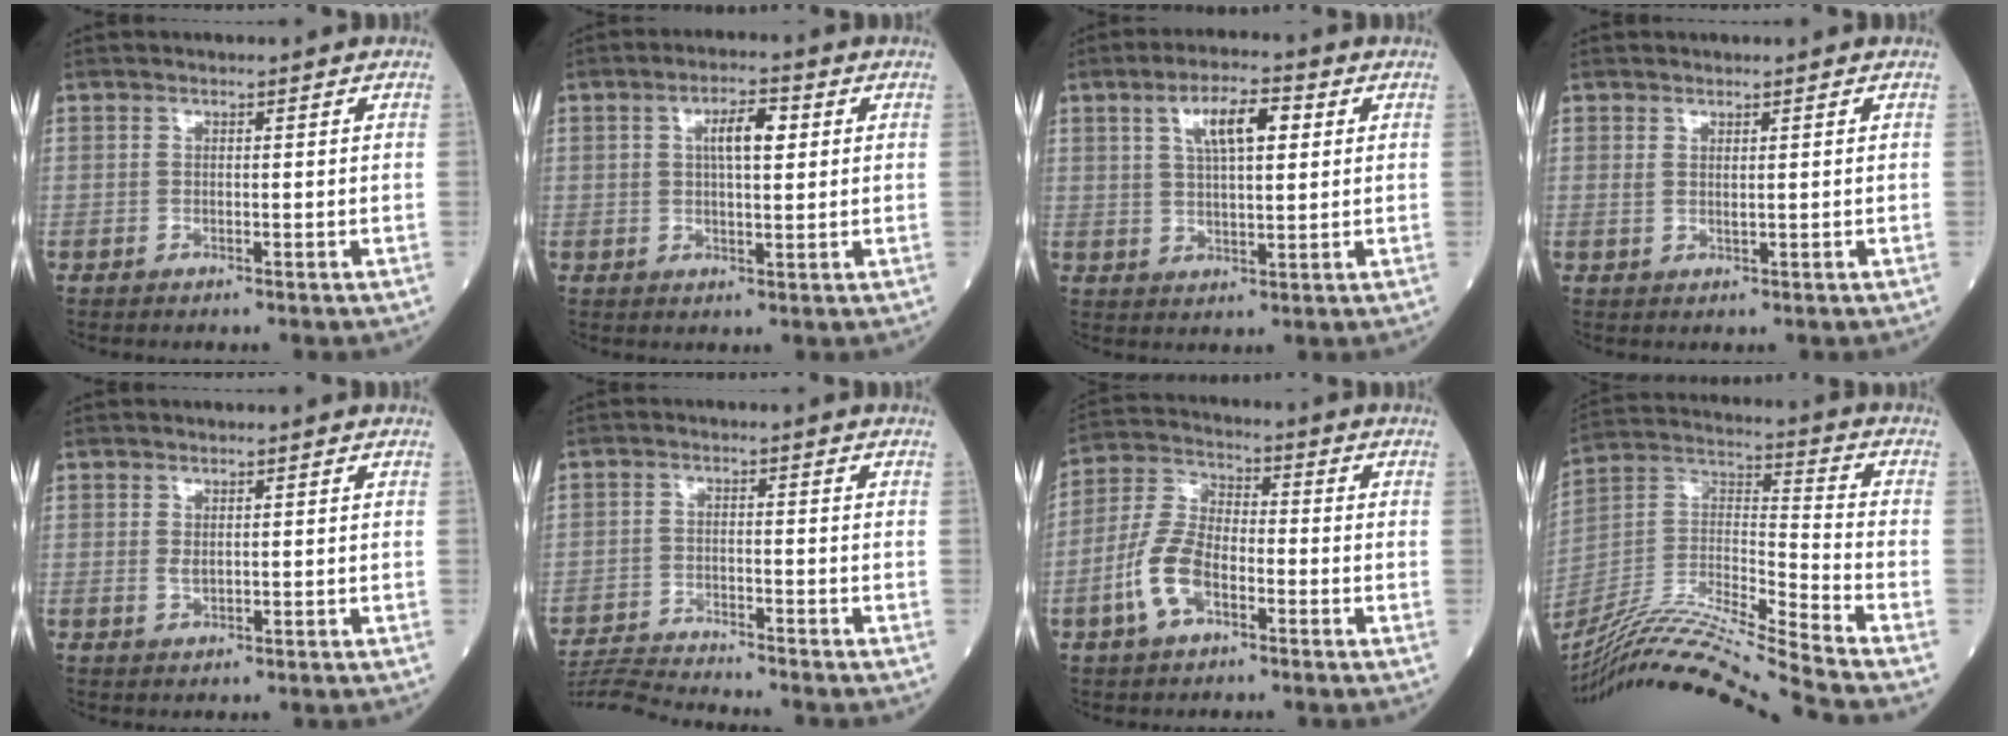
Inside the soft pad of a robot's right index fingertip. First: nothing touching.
{"total": 5.3, "force": [1.5, 1.7, 4.8], "torque": [-0.083, 0.010, 0.025]}
{"total": 7.5, "force": [2.7, 2.2, 6.7], "torque": [-0.117, 0.014, 0.047]}
{"total": 0.9, "force": [0.7, 0.1, 0.7], "torque": [-0.018, -0.003, 0.015]}
{"total": 0.9, "force": [0.3, 0.5, 0.8], "torque": [-0.012, -0.004, 0.008]}
{"total": 7.6, "force": [-7.5, -1.1, 0.6], "torque": [-0.009, -0.012, -0.135]}
{"total": 8.7, "force": [-3.5, 4.2, 6.8], "torque": [-0.161, 0.010, -0.074]}
{"total": 21.4, "force": [-19.2, -2.8, 9.0], "torque": [-0.189, -0.009, -0.346]}